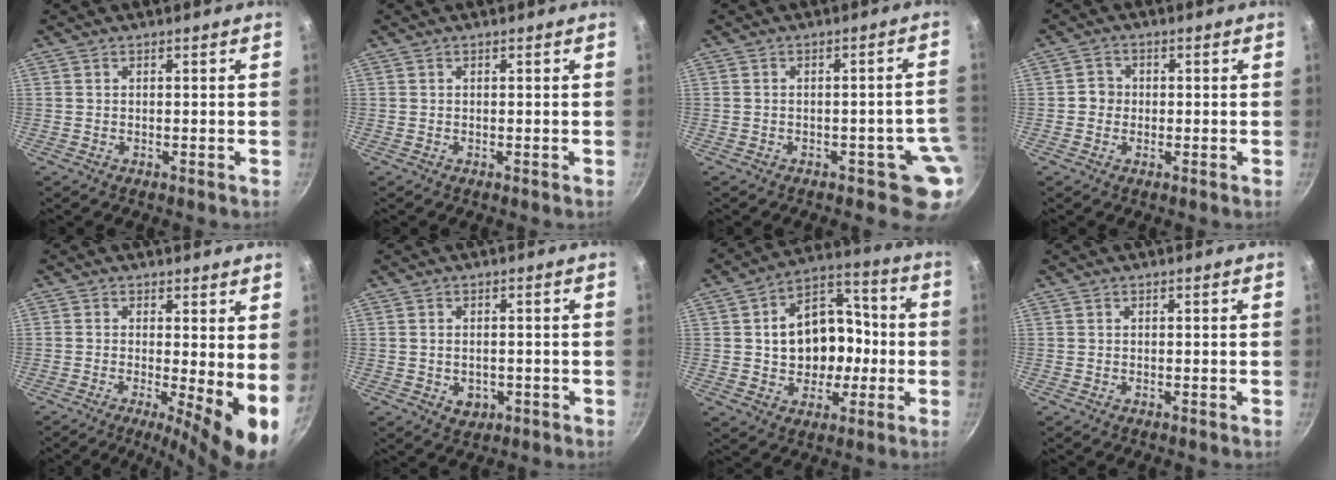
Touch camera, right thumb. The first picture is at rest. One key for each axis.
{"total": 0.0}
{"total": 5.0, "fx": -1.9, "fy": 2.9, "fz": 3.7, "tx": 0.006, "ty": 0.032, "tz": -0.021}
{"total": 2.7, "fx": -0.3, "fy": 2.6, "fz": 0.8, "tx": 0.005, "ty": 0.007, "tz": -0.011}
{"total": 8.8, "fx": -0.4, "fy": 2.1, "fz": 8.6, "tx": -0.119, "ty": -0.017, "tz": -0.009}
{"total": 3.5, "fx": -0.8, "fy": 2.6, "fz": 2.2, "tx": -0.030, "ty": 0.002, "tz": -0.004}
{"total": 16.3, "fx": -0.6, "fy": 12.5, "fz": 10.3, "tx": -0.122, "ty": 0.044, "tz": -0.006}
{"total": 0.0}